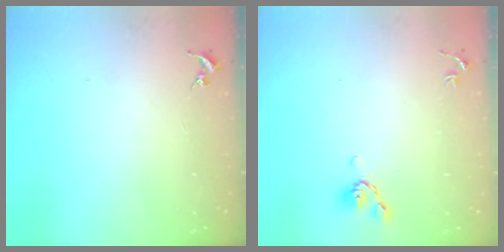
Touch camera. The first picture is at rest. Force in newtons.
{"total": 6.5, "press": 6.4, "slide": 1.3}